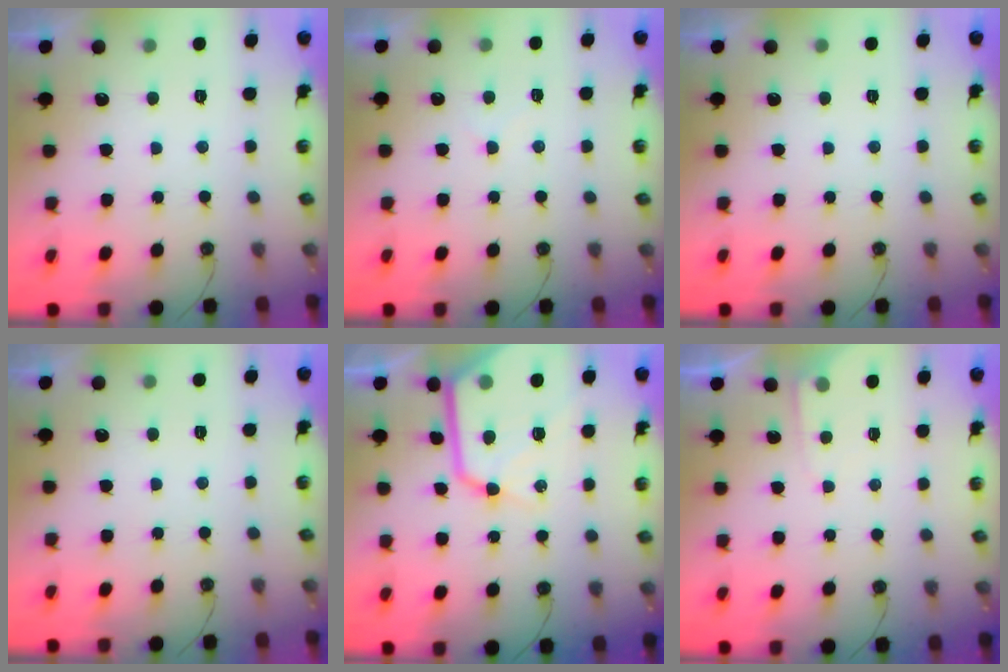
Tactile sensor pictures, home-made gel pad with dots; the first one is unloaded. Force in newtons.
{"total": 5.2, "press": 5.1, "slide": 0.7}
{"total": 0.0}
{"total": 0.0}
{"total": 18.0, "press": 17.9, "slide": 1.5}
{"total": 3.9, "press": 3.8, "slide": 0.4}